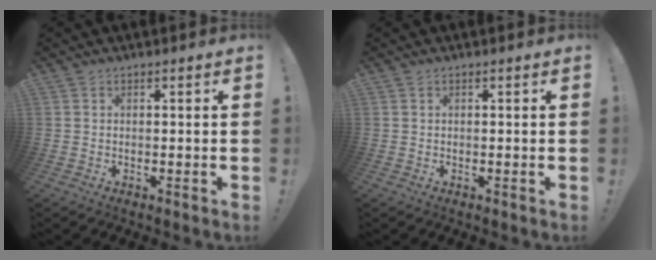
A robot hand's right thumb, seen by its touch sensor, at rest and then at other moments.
{"total": 0.0}